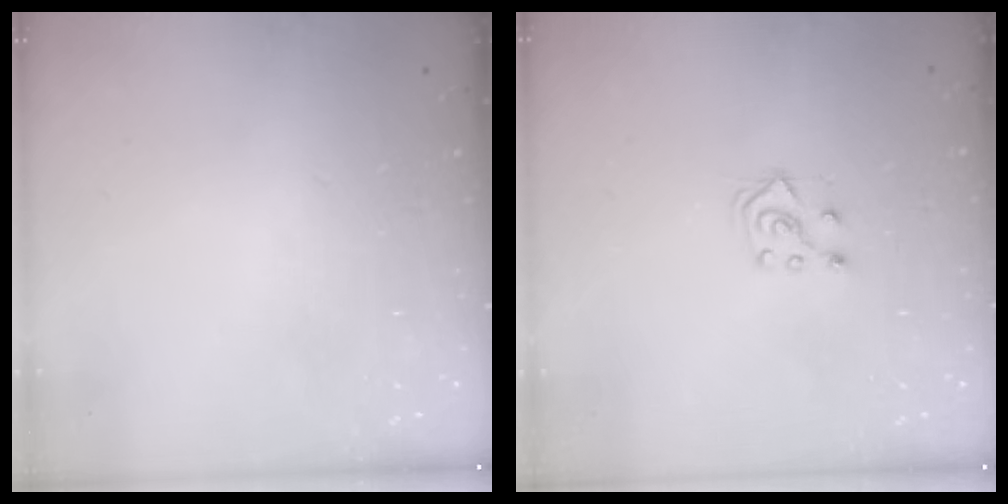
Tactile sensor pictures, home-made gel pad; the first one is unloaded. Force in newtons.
{"total": 5.7, "press": 5.7, "slide": 0.8}